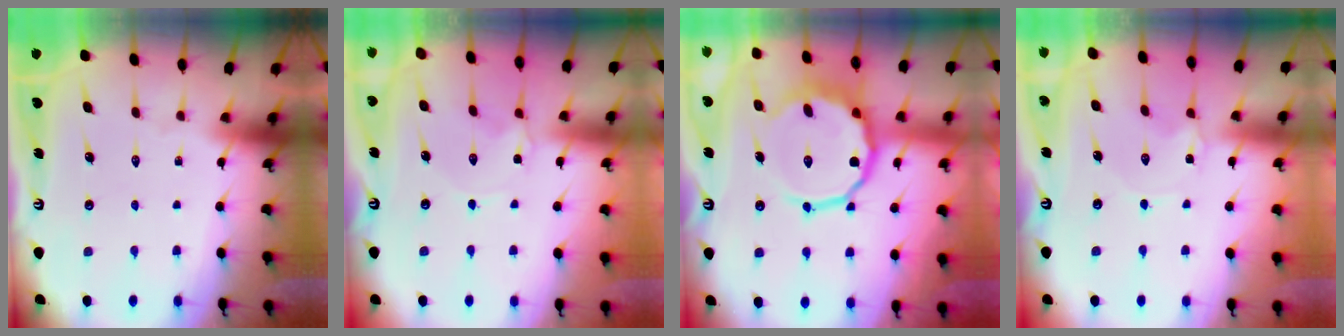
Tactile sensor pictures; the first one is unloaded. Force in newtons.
{"total": 1.8, "press": 1.8, "slide": 0.3}
{"total": 12.4, "press": 12.1, "slide": 2.9}
{"total": 1.6, "press": 1.6, "slide": 0.3}